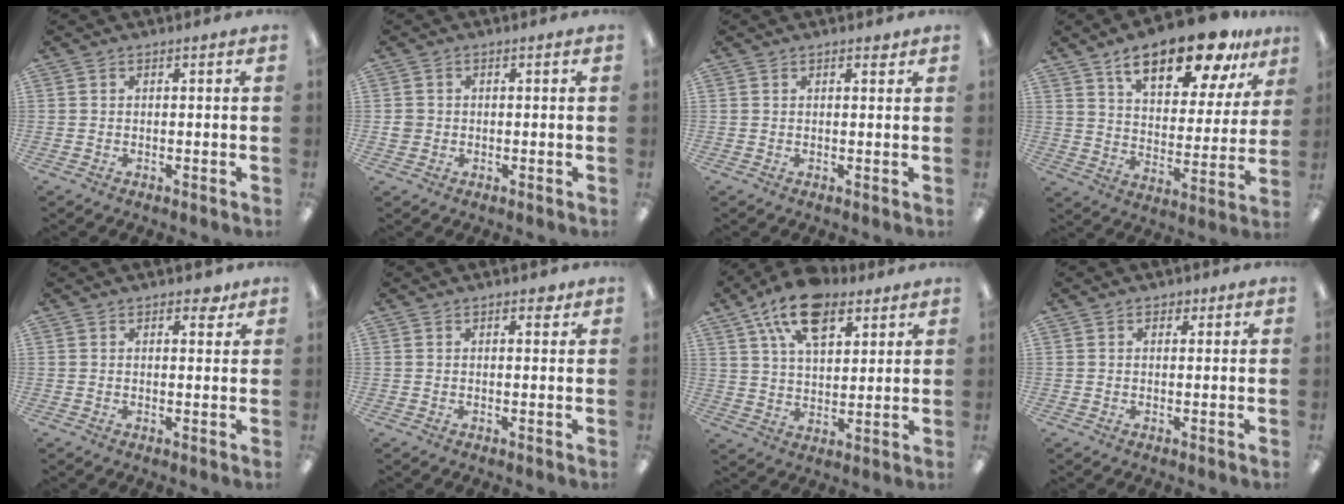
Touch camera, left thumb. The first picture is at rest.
{"total": 2.1, "force": [-0.2, 2.0, 0.5], "torque": [-0.002, 0.001, -0.008]}
{"total": 1.5, "force": [1.2, 0.6, 0.7], "torque": [0.001, -0.005, 0.017]}
{"total": 19.9, "force": [13.5, 7.8, 12.4], "torque": [-0.193, -0.067, 0.222]}
{"total": 2.9, "force": [2.0, 1.4, 1.6], "torque": [-0.010, -0.006, 0.030]}
{"total": 2.0, "force": [1.3, 1.1, 1.0], "torque": [-0.006, -0.003, 0.020]}
{"total": 15.4, "force": [9.4, 8.3, 9.0], "torque": [-0.154, -0.030, 0.168]}
{"total": 1.9, "force": [1.1, 1.3, 0.8], "torque": [-0.001, -0.003, 0.017]}